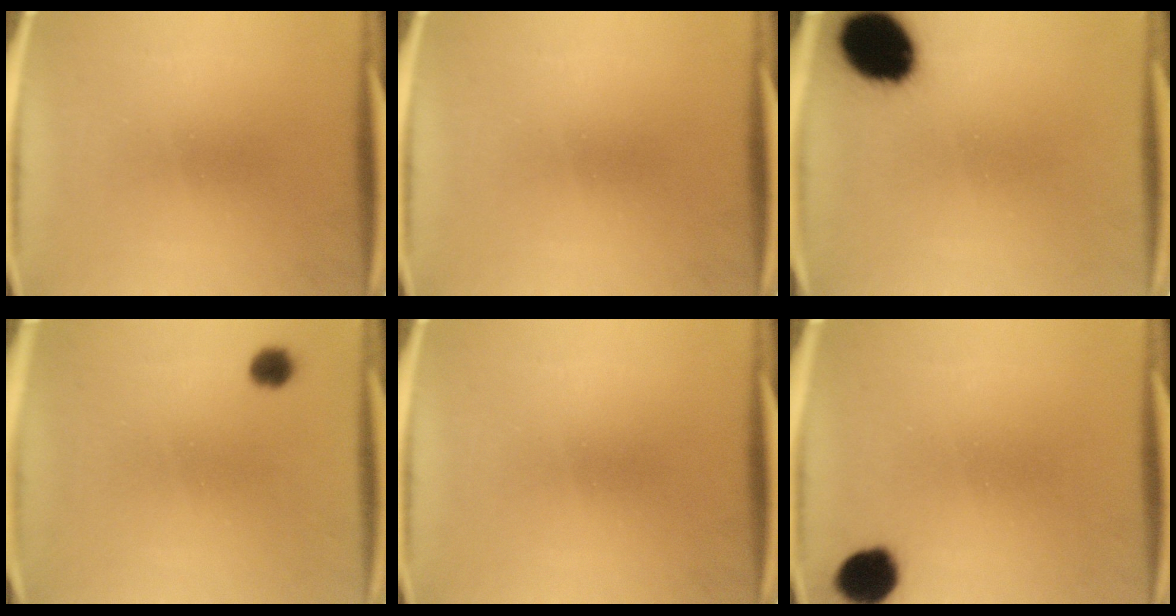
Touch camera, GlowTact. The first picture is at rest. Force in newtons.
{"total": 0.0}
{"total": 15.4}
{"total": 2.6}
{"total": 0.0}
{"total": 7.2}